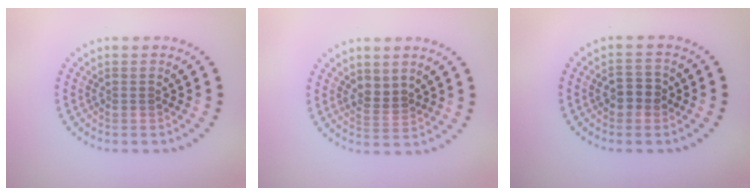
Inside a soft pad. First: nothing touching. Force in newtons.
{"total": 2.0, "press": 1.8, "slide": 1.0}
{"total": 2.5, "press": 2.4, "slide": 0.4}